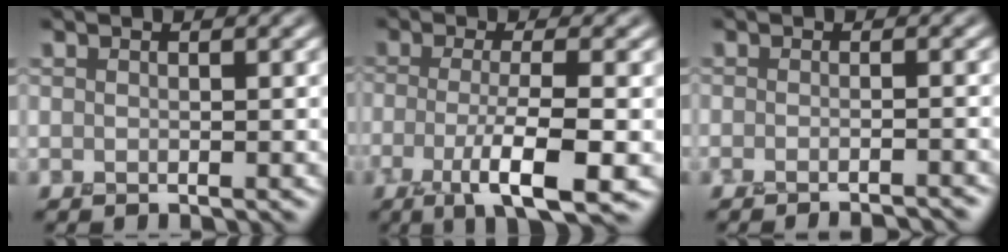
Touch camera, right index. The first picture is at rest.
{"total": 5.5, "force": [-1.7, 1.0, 5.1], "torque": [-0.085, 0.001, -0.036]}
{"total": 2.5, "force": [-2.2, 0.4, 1.1], "torque": [0.003, 0.003, -0.035]}